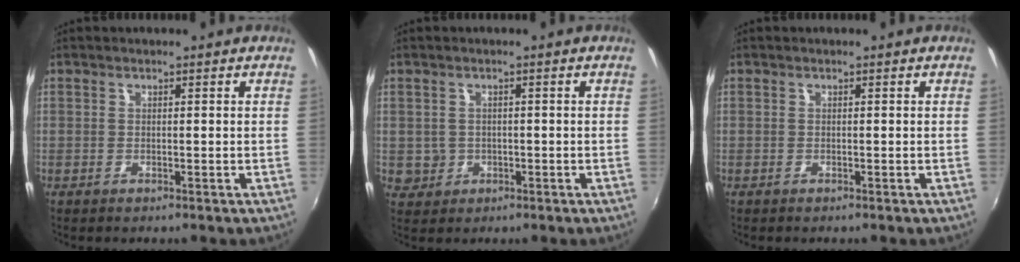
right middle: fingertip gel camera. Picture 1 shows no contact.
{"total": 3.5, "force": [-0.4, 3.4, 0.7], "torque": [-0.017, 0.001, -0.001]}
{"total": 0.0}